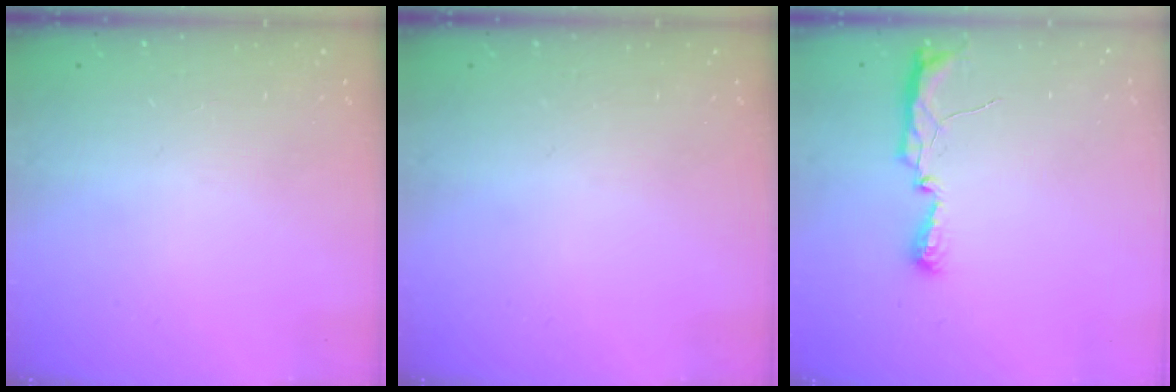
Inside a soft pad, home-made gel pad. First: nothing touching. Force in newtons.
{"total": 0.0}
{"total": 6.4, "press": 6.3, "slide": 0.8}